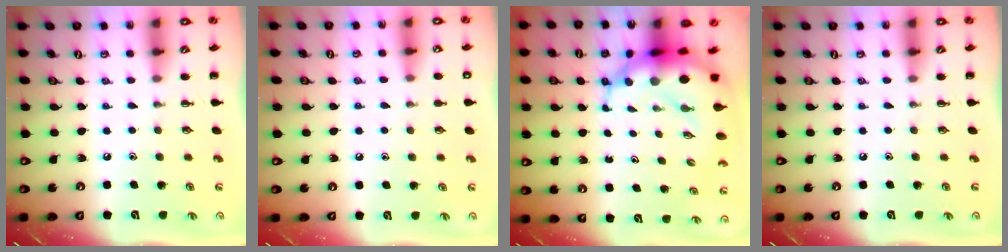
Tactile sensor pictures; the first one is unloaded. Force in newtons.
{"total": 6.7, "press": 6.3, "slide": 2.3}
{"total": 10.8, "press": 10.4, "slide": 2.8}
{"total": 0.0}